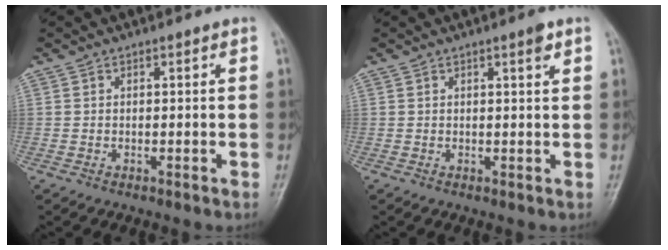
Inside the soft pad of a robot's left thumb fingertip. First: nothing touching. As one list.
[{"total": 1.8, "force": [1.1, 0.2, 1.4], "torque": [-0.022, -0.005, 0.015]}]